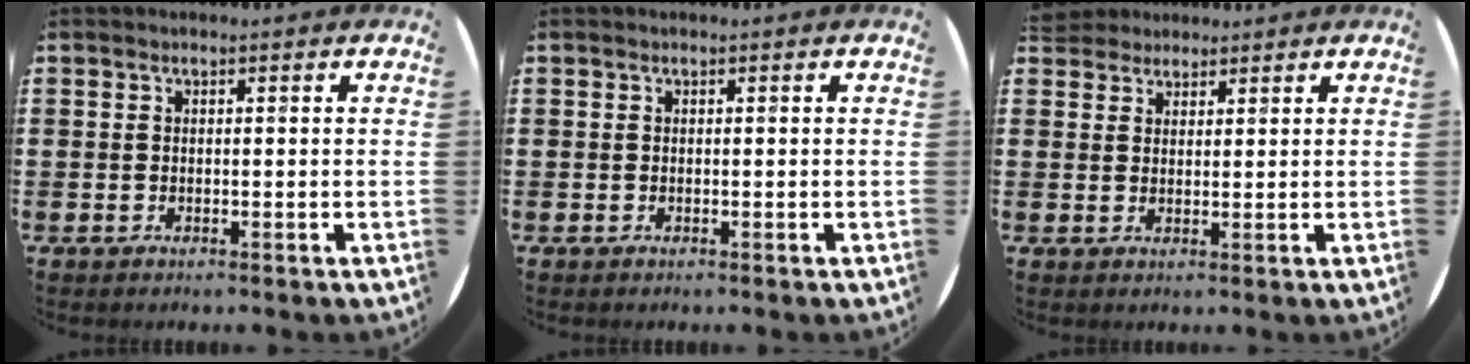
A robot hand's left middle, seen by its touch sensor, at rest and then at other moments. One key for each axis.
{"total": 0.0}
{"total": 2.9, "fx": 2.7, "fy": 1.1, "fz": -0.2, "tx": 0.005, "ty": -0.001, "tz": 0.051}